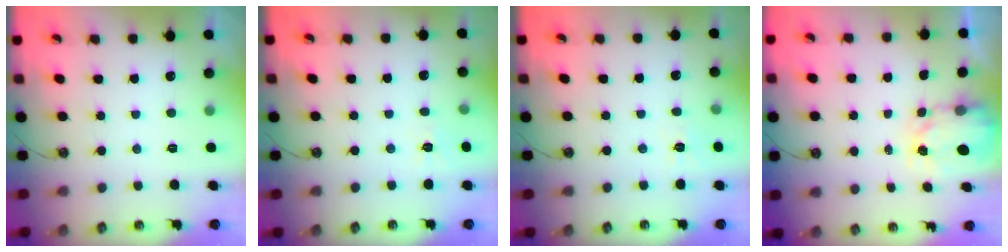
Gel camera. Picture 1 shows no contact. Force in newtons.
{"total": 4.2, "press": 4.1, "slide": 0.7}
{"total": 4.2, "press": 4.1, "slide": 0.7}
{"total": 4.2, "press": 4.2, "slide": 0.6}